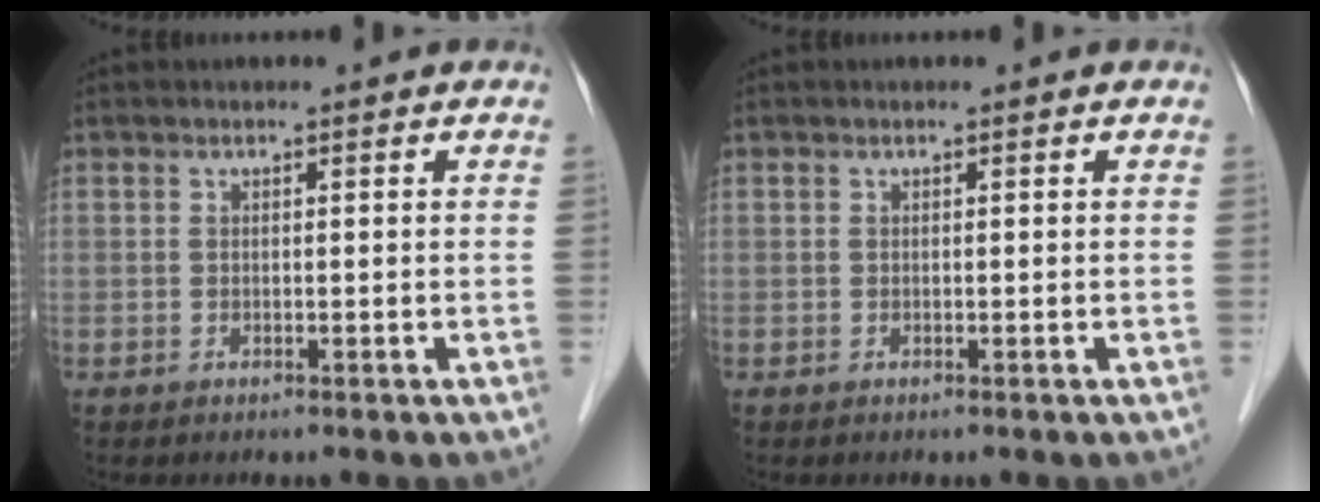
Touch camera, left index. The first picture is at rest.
{"total": 0.0}